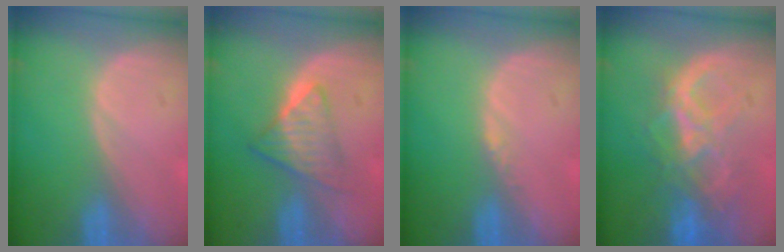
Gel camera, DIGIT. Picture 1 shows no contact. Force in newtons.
{"total": 6.1, "press": 5.2, "slide": 3.1}
{"total": 0.8, "press": 0.6, "slide": 0.4}
{"total": 8.6, "press": 7.5, "slide": 4.2}